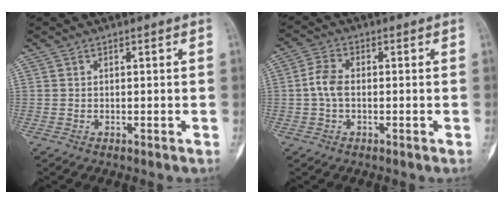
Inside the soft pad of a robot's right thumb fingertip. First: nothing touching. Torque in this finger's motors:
{"motor_torque": [0.27, 0.13, 0.18, -0.31, 0.17]}